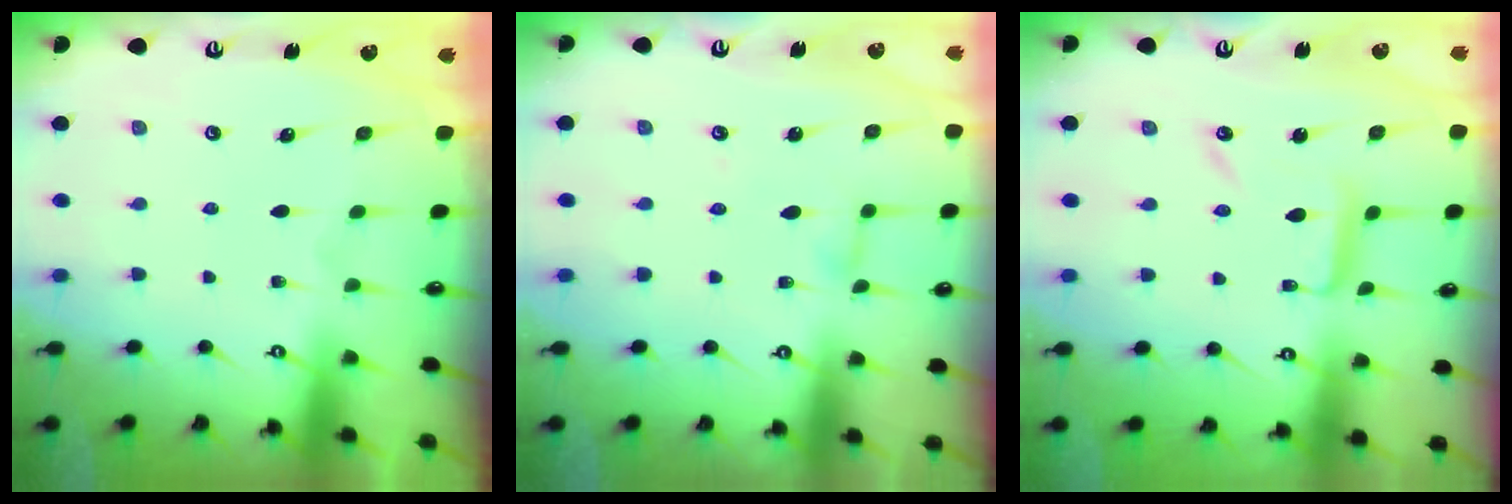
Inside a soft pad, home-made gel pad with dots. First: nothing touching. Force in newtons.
{"total": 3.0, "press": 3.0, "slide": 0.3}
{"total": 9.2, "press": 9.2, "slide": 0.6}